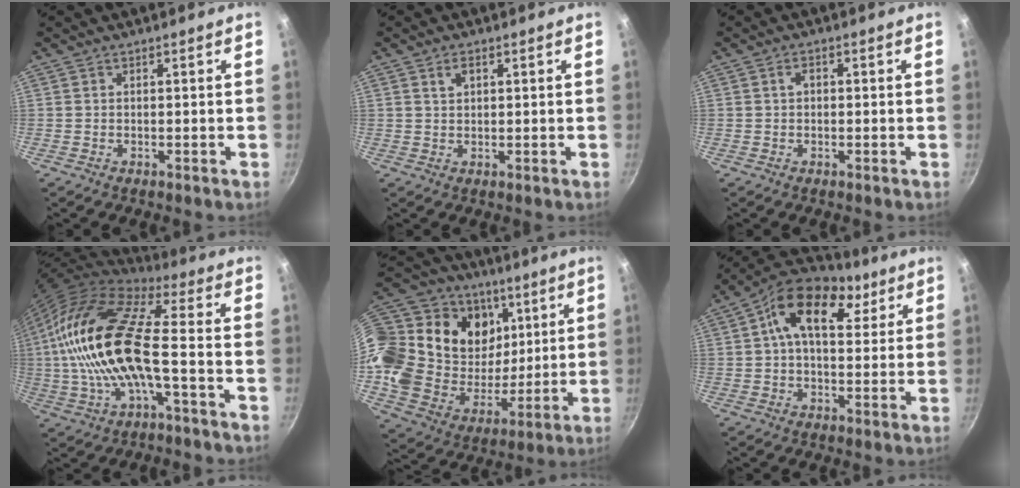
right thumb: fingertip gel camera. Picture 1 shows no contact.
{"total": 1.0, "force": [0.3, 0.8, 0.6], "torque": [-0.008, 0.005, 0.004]}
{"total": 1.7, "force": [0.1, 1.2, 1.2], "torque": [-0.015, 0.009, 0.001]}
{"total": 20.5, "force": [-1.4, 7.6, 19.0], "torque": [-0.372, 0.029, -0.037]}
{"total": 30.3, "force": [12.8, 20.5, 18.3], "torque": [-0.320, -0.045, 0.224]}
{"total": 16.1, "force": [5.9, 9.8, 11.4], "torque": [-0.163, -0.003, 0.078]}